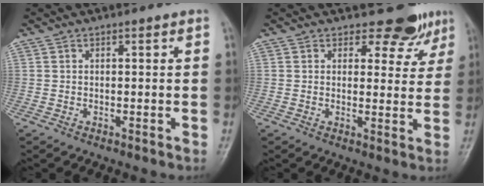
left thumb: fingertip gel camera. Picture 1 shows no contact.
{"total": 6.1, "force": [4.9, 3.4, 1.2], "torque": [0.015, -0.037, 0.052]}